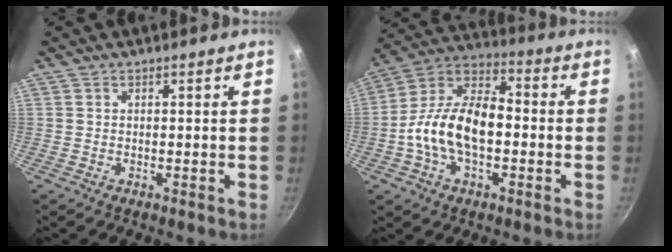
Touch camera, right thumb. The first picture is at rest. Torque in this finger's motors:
{"motor_torque": [0.46, 0.56, 1.04, -0.93, 0.23]}